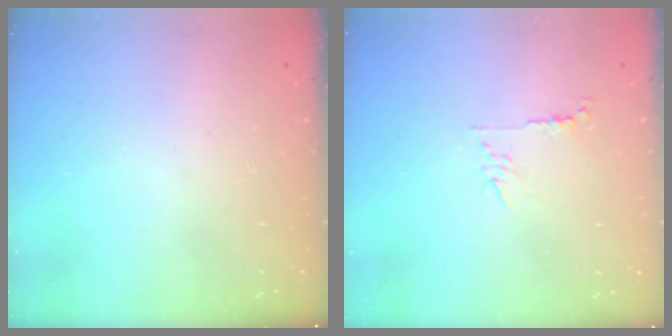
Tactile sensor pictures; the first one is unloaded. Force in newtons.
{"total": 5.5, "press": 5.5, "slide": 0.7}